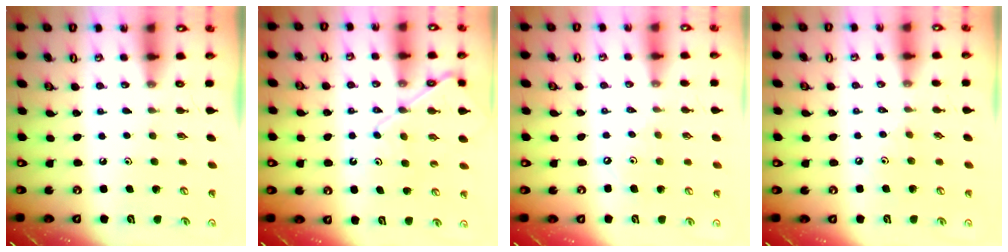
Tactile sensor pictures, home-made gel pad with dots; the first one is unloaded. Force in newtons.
{"total": 10.8, "press": 10.7, "slide": 1.1}
{"total": 2.4, "press": 2.3, "slide": 0.4}
{"total": 2.8, "press": 2.7, "slide": 0.6}